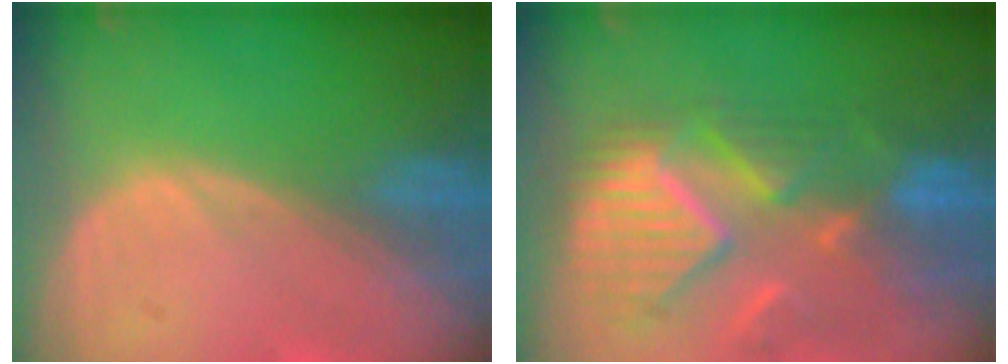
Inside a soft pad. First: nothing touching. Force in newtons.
{"total": 11.6, "press": 10.2, "slide": 5.5}